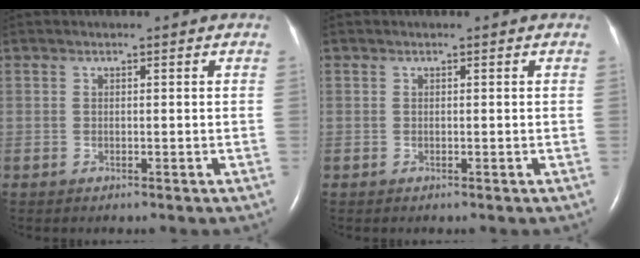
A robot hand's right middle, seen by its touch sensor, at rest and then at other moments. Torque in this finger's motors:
{"motor_torque": [-0.05, 0.08, 0.00, 0.00]}